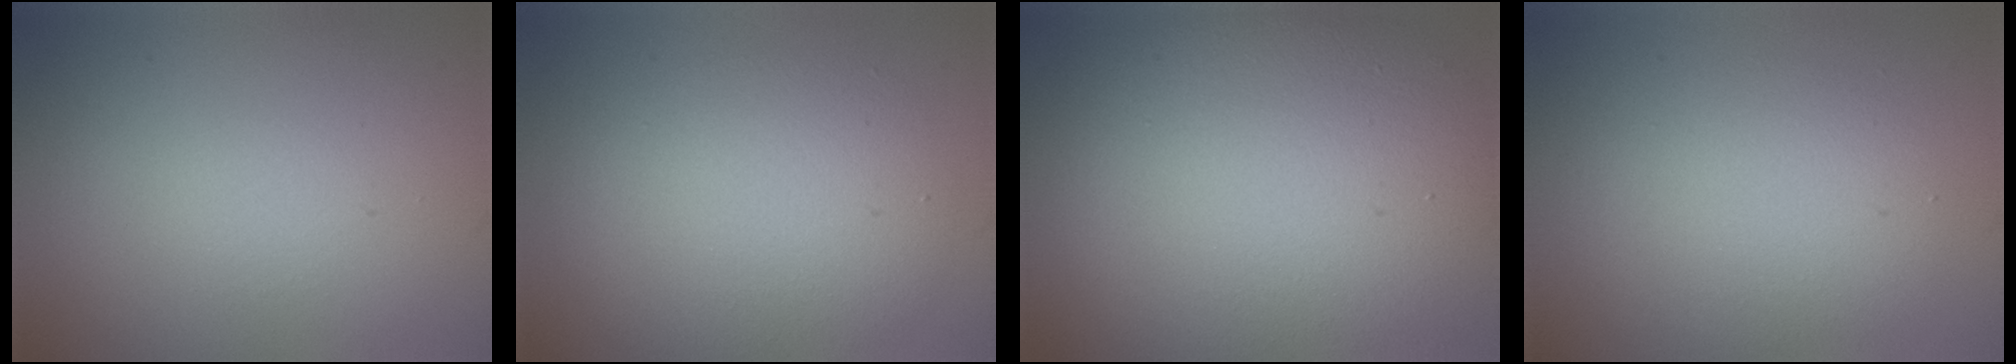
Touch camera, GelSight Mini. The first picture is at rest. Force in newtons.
{"total": 5.6, "press": 5.6, "slide": 0.3}
{"total": 14.9, "press": 14.9, "slide": 1.1}
{"total": 3.8, "press": 3.8, "slide": 0.2}